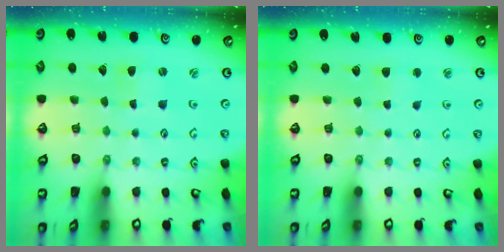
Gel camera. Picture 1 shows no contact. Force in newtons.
{"total": 2.1, "press": 2.0, "slide": 0.3}